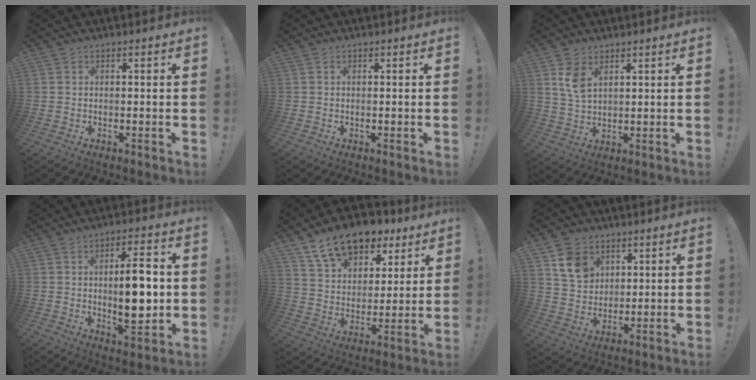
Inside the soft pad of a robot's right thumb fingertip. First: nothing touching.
{"total": 0.0}
{"total": 6.0, "force": [3.1, 3.5, 3.8], "torque": [-0.058, -0.016, 0.057]}
{"total": 13.1, "force": [0.4, 4.6, 12.3], "torque": [-0.199, -0.008, -0.005]}
{"total": 15.6, "force": [11.2, 8.8, 6.4], "torque": [-0.104, -0.071, 0.206]}
{"total": 10.6, "force": [5.5, 8.1, 4.0], "torque": [-0.056, -0.023, 0.109]}